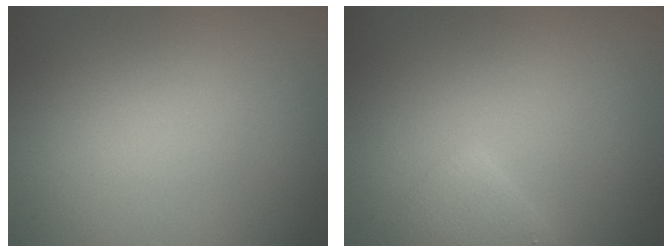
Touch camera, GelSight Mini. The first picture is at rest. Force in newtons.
{"total": 1.7, "press": 1.7, "slide": 0.1}